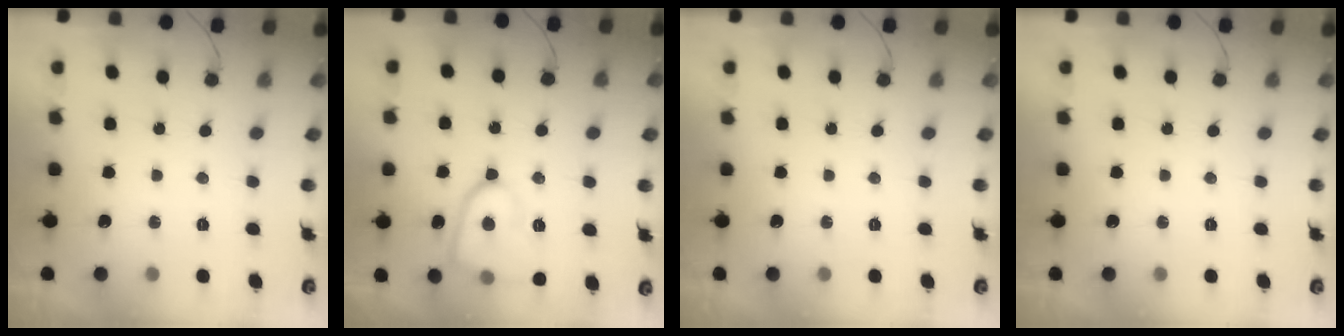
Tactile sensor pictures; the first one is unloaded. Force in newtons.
{"total": 12.7, "press": 12.6, "slide": 1.4}
{"total": 0.0}
{"total": 0.0}